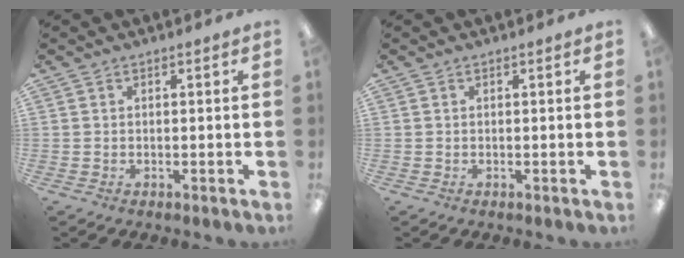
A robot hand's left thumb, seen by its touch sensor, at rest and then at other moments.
{"total": 0.0}